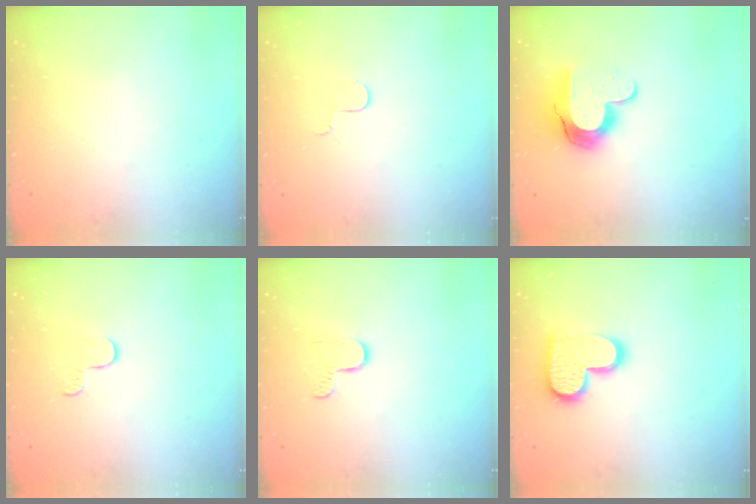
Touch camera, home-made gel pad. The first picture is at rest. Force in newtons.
{"total": 3.4, "press": 3.4, "slide": 0.4}
{"total": 11.1, "press": 11.1, "slide": 0.8}
{"total": 2.7, "press": 2.6, "slide": 0.4}
{"total": 4.7, "press": 4.7, "slide": 0.4}
{"total": 13.8, "press": 13.7, "slide": 1.1}